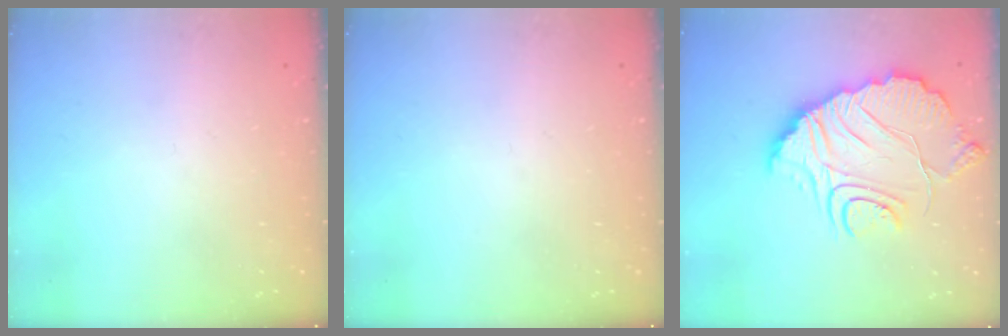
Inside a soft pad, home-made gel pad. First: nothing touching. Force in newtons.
{"total": 0.0}
{"total": 16.2, "press": 16.2, "slide": 1.2}